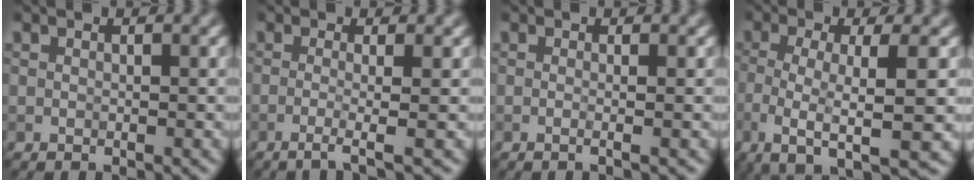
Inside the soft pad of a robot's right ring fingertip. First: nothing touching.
{"total": 3.0, "force": [-0.6, 0.9, 2.8], "torque": [-0.033, -0.005, -0.022]}
{"total": 2.0, "force": [0.0, 0.9, 1.8], "torque": [-0.008, -0.006, -0.024]}
{"total": 8.1, "force": [-2.9, 2.2, 7.2], "torque": [-0.112, -0.008, -0.061]}